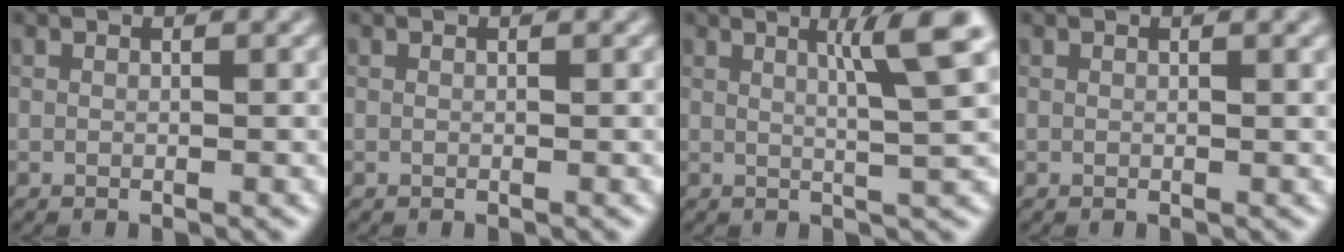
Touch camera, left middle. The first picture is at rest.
{"total": 0.0}
{"total": 5.7, "force": [2.0, 0.8, 5.2], "torque": [-0.072, 0.009, 0.031]}
{"total": 1.1, "force": [0.5, 0.4, 0.9], "torque": [-0.008, 0.005, 0.004]}